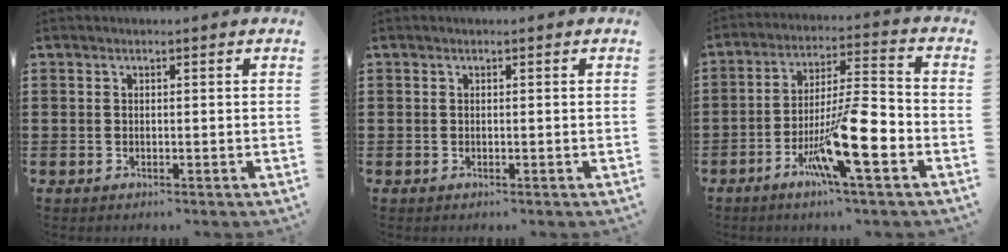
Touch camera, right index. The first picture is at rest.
{"total": 0.0}
{"total": 13.0, "force": [-5.4, 2.5, 11.6], "torque": [-0.224, 0.000, -0.098]}